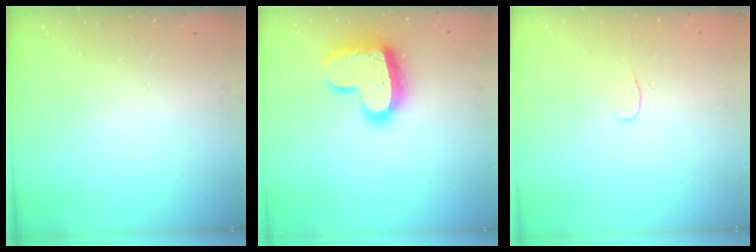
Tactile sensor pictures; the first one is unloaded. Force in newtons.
{"total": 18.3, "press": 18.2, "slide": 1.2}
{"total": 3.9, "press": 3.9, "slide": 0.2}